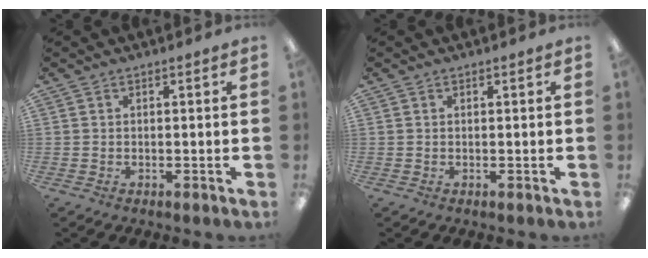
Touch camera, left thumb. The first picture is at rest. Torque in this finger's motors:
{"motor_torque": [0.00, 0.02, -0.14, -0.11, 0.00]}